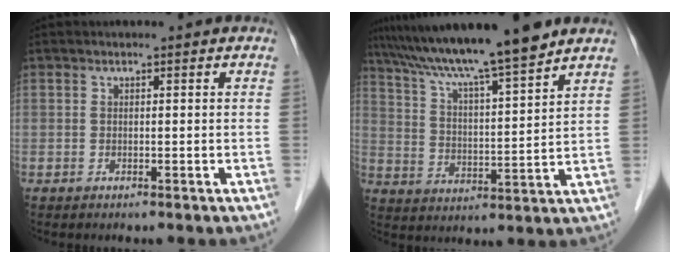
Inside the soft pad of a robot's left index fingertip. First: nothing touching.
{"total": 15.3, "force": [12.8, -0.6, 8.4], "torque": [-0.144, 0.012, 0.211]}